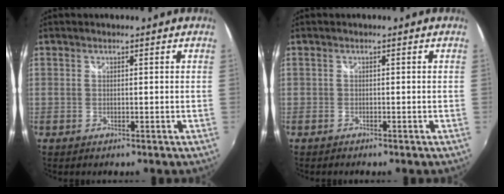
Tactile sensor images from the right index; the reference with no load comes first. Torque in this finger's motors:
{"motor_torque": [0.04, -0.04, 0.06, 0.00]}